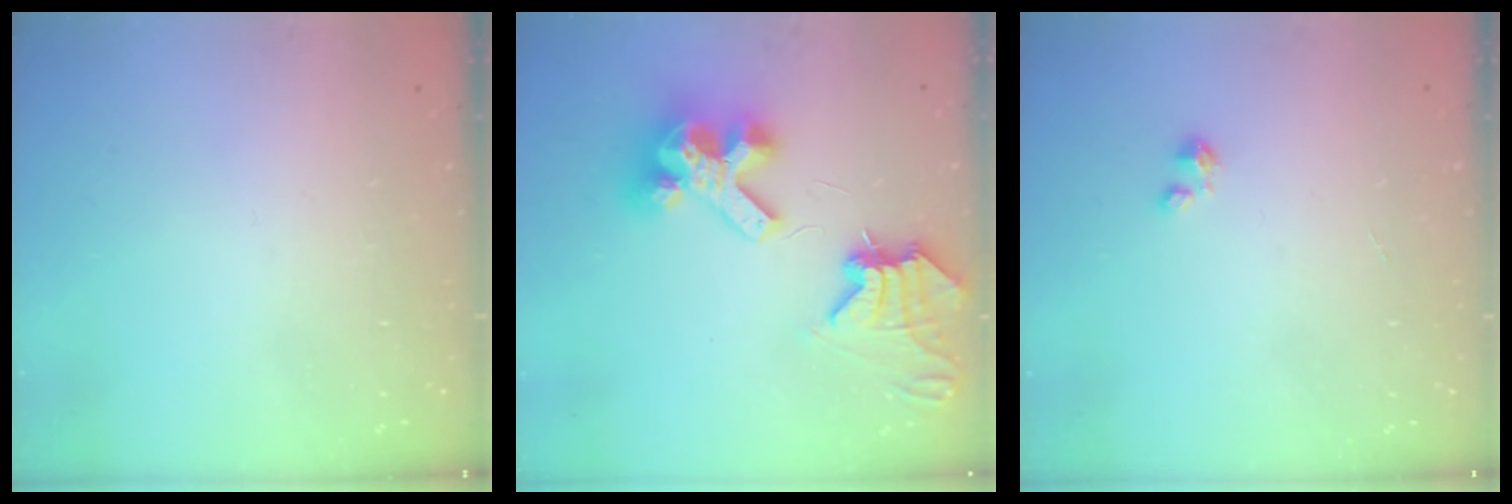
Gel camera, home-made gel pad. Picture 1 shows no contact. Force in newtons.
{"total": 13.2, "press": 13.1, "slide": 1.6}
{"total": 0.8, "press": 0.7, "slide": 0.3}